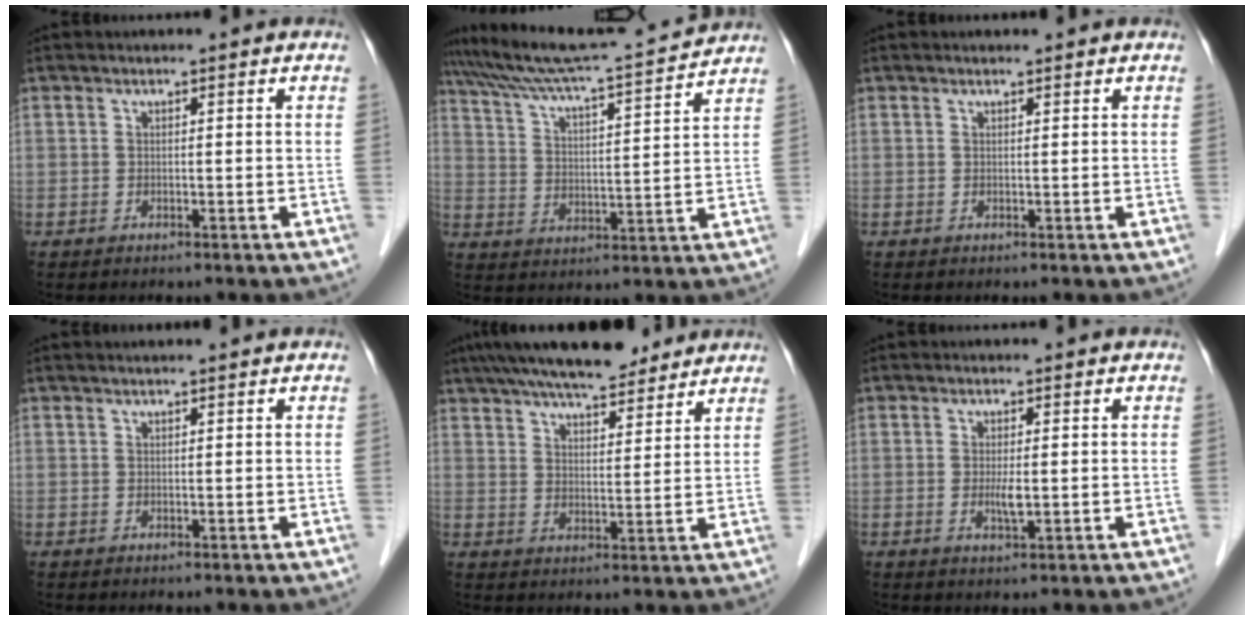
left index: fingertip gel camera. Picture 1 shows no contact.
{"total": 14.4, "force": [13.6, -1.4, 4.4], "torque": [-0.086, -0.018, 0.211]}
{"total": 0.0}
{"total": 0.9, "force": [0.6, -0.2, 0.6], "torque": [-0.006, 0.008, 0.015]}
{"total": 12.7, "force": [10.5, 3.0, 6.4], "torque": [-0.109, 0.022, 0.168]}
{"total": 2.2, "force": [-0.8, 0.3, 2.0], "torque": [-0.042, -0.011, -0.010]}